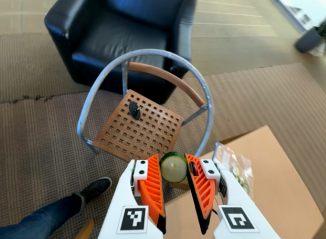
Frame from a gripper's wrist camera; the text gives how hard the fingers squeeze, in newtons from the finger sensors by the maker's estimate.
{"total": 6.8, "left": 6.6, "right": 7.0}